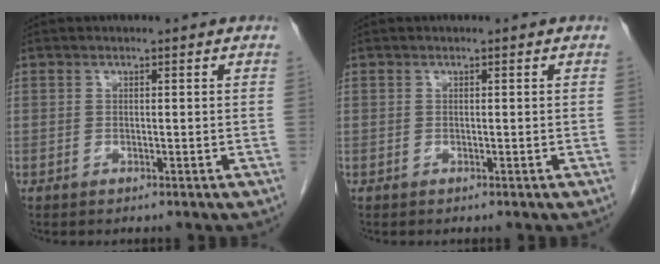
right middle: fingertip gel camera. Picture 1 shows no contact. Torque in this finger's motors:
{"motor_torque": [-0.26, -0.11, 0.02, -0.01]}